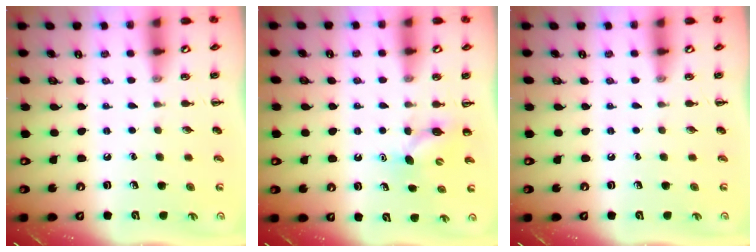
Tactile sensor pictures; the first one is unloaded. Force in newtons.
{"total": 4.6, "press": 4.6, "slide": 0.7}
{"total": 0.0}